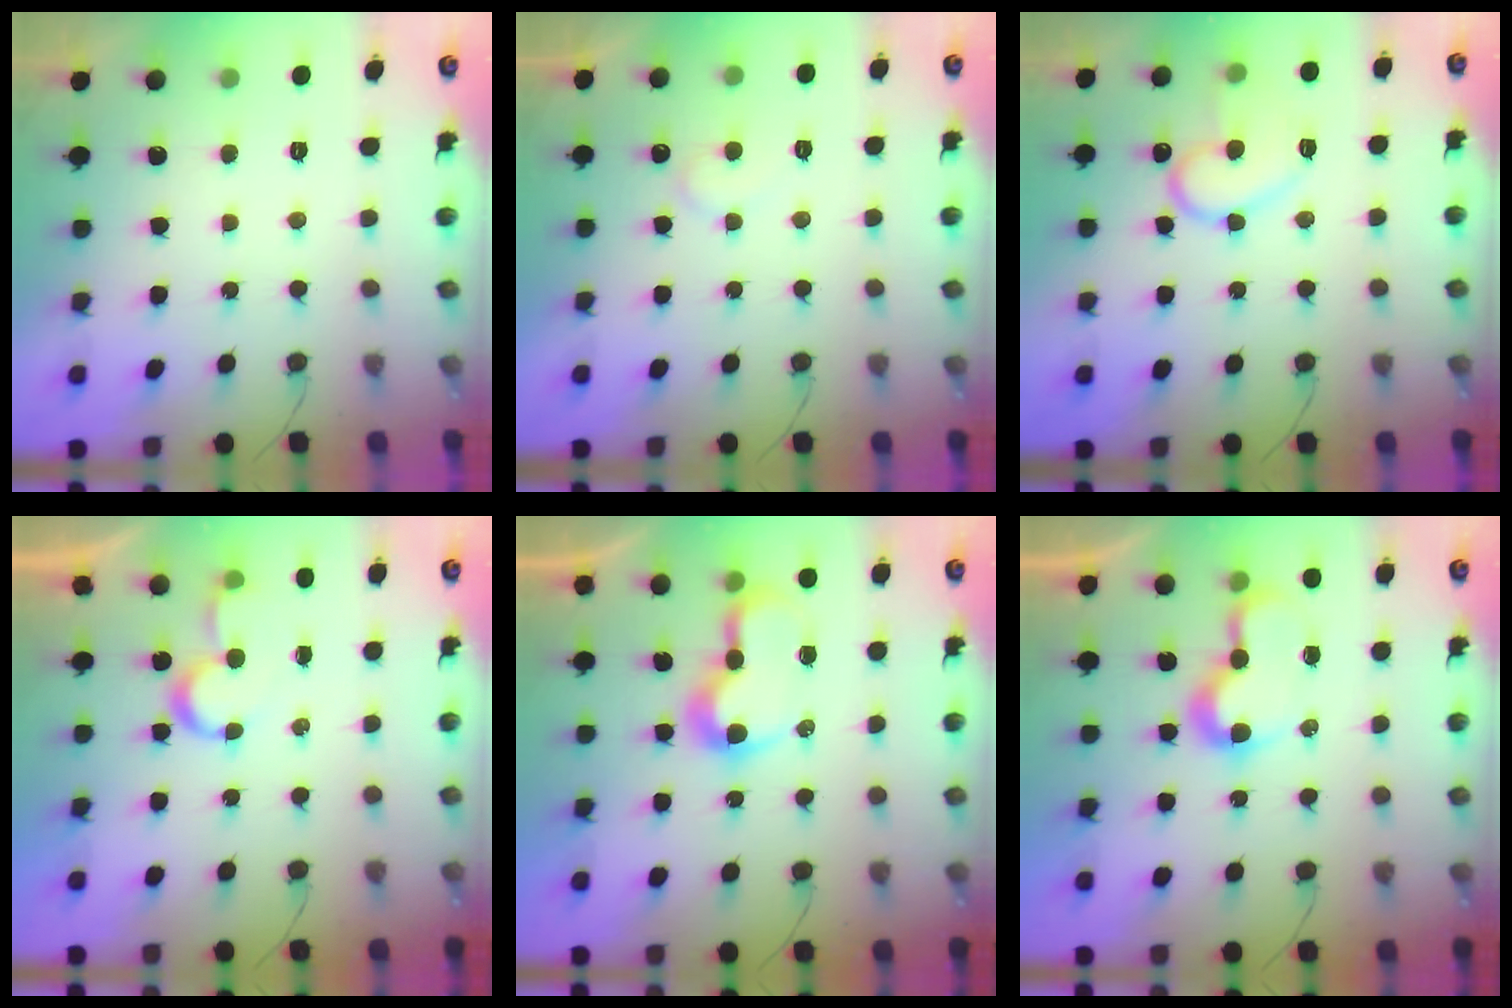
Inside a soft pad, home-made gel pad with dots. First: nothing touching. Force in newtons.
{"total": 6.3, "press": 6.3, "slide": 0.4}
{"total": 14.1, "press": 14.0, "slide": 1.3}
{"total": 4.3, "press": 4.3, "slide": 0.3}
{"total": 8.7, "press": 8.7, "slide": 0.3}
{"total": 7.4, "press": 7.4, "slide": 0.2}